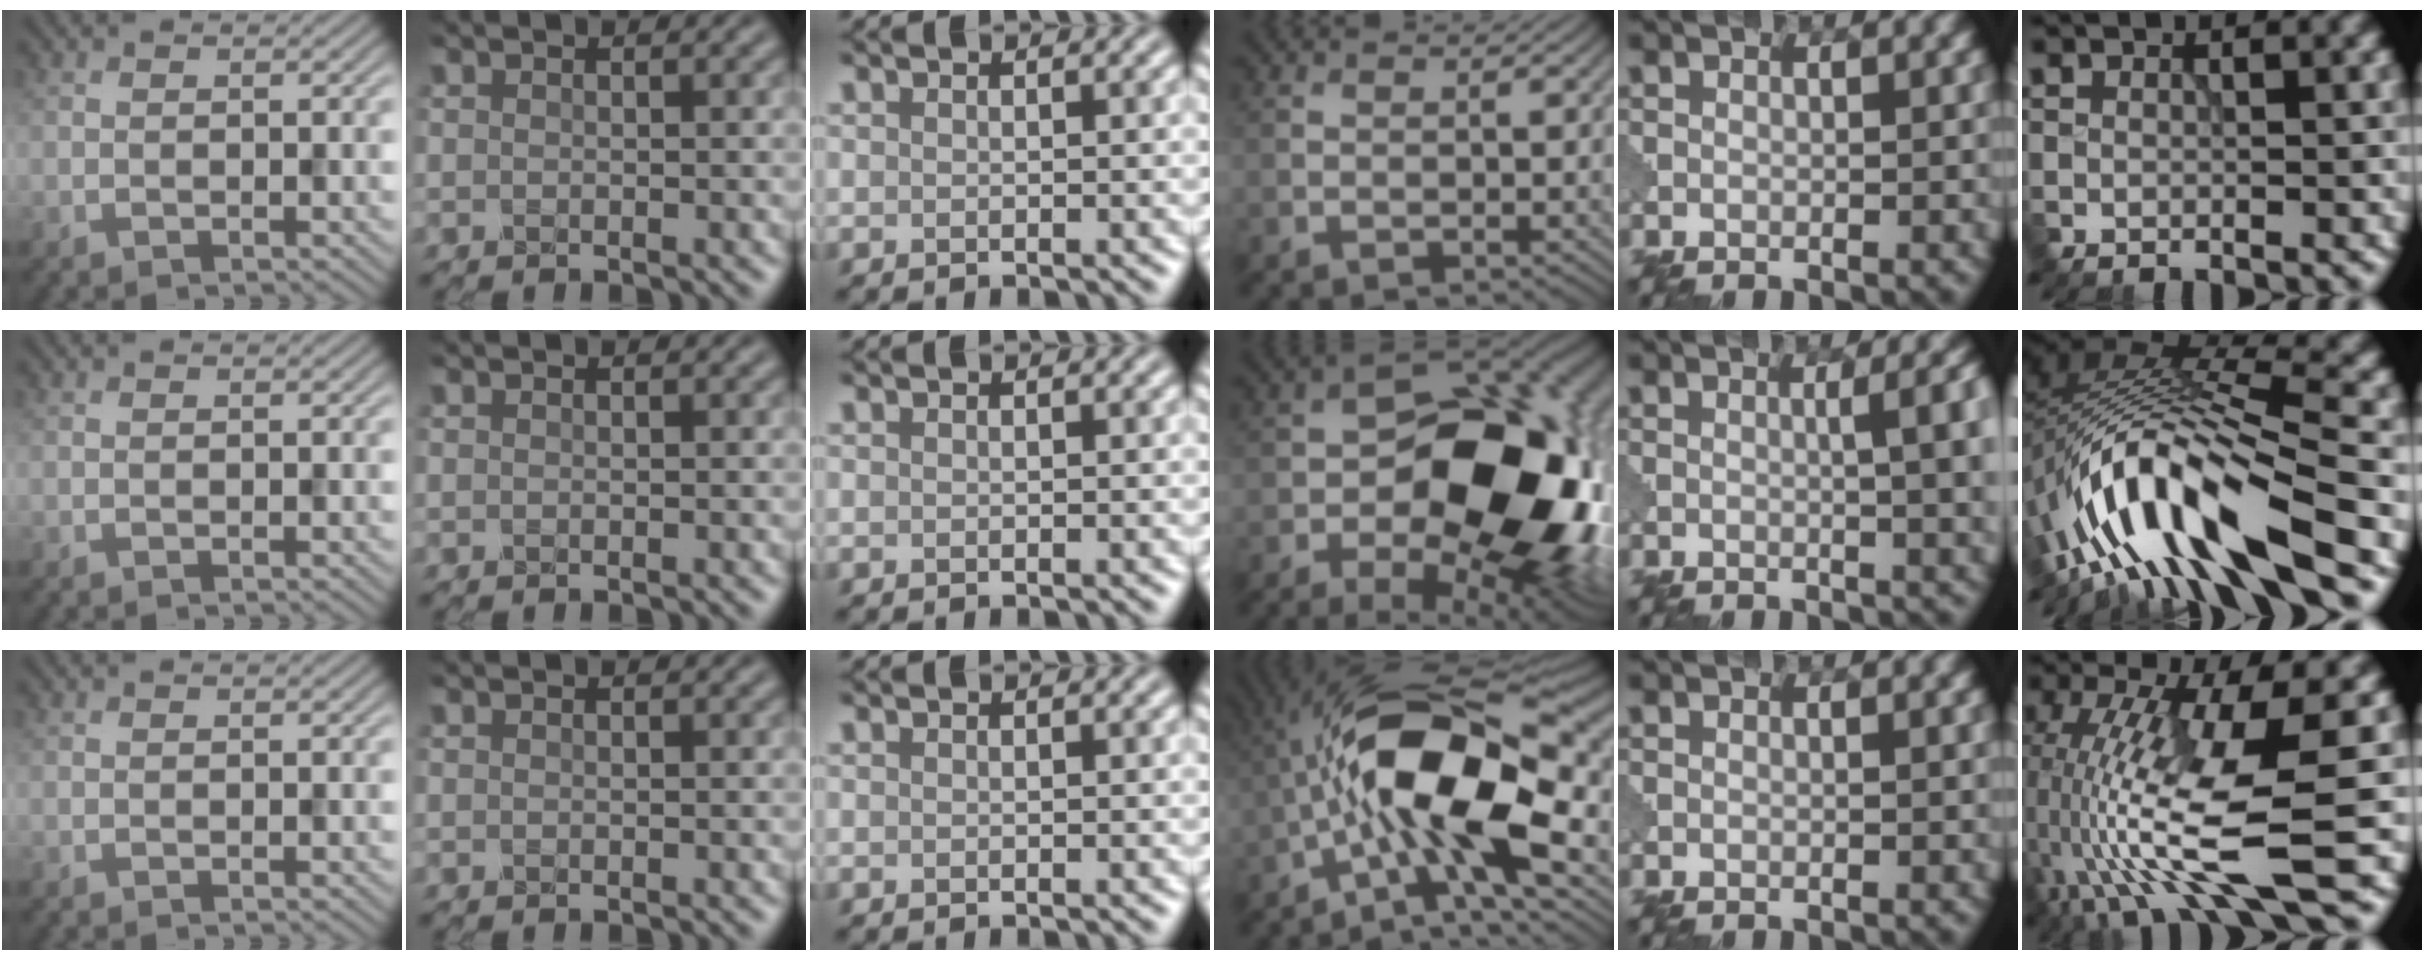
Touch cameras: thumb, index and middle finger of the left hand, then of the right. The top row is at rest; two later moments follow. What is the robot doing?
{"motion": "shake", "object": "medicine bottle"}